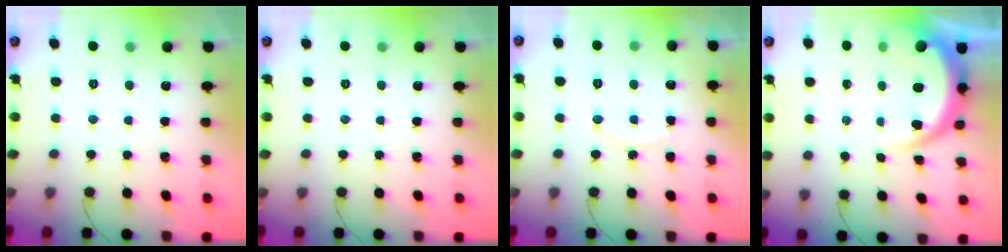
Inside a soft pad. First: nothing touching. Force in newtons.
{"total": 0.0}
{"total": 7.1, "press": 7.0, "slide": 0.4}
{"total": 8.2, "press": 8.1, "slide": 1.0}